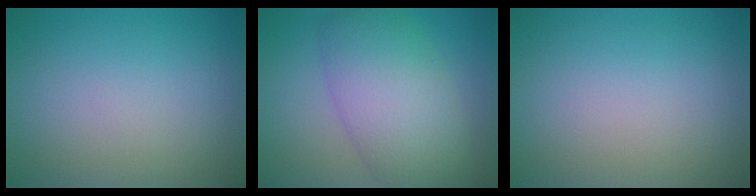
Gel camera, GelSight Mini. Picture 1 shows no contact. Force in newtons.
{"total": 7.9, "press": 7.9, "slide": 0.6}
{"total": 0.0}